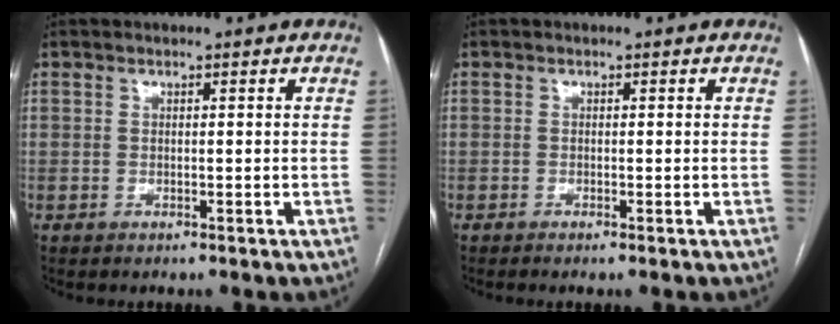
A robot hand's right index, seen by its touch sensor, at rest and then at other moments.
{"total": 0.6, "force": [-0.4, -0.1, 0.4], "torque": [-0.010, 0.000, -0.008]}